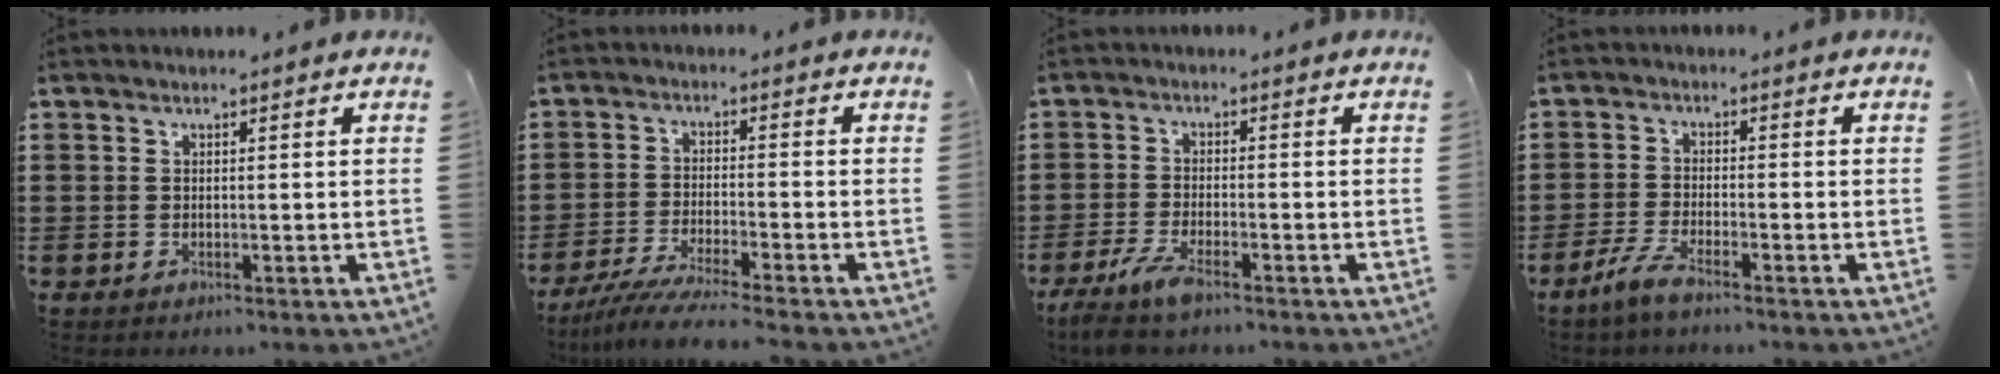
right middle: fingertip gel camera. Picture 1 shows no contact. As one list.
[{"total": 5.1, "force": [-4.6, -0.6, 2.1], "torque": [-0.055, -0.025, -0.092]}, {"total": 4.5, "force": [-3.4, 0.6, 2.9], "torque": [-0.075, -0.014, -0.069]}, {"total": 3.5, "force": [-2.6, 0.2, 2.3], "torque": [-0.068, -0.011, -0.056]}]